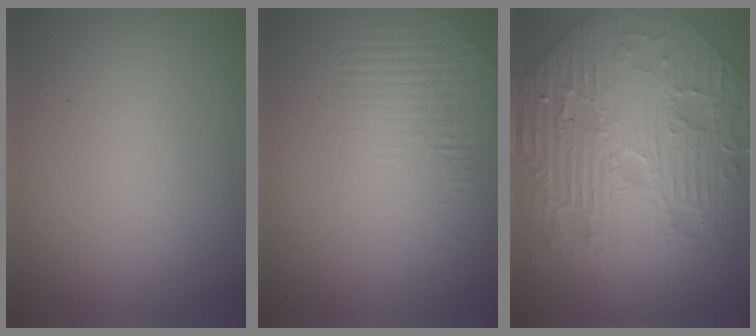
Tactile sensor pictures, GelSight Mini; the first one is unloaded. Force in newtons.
{"total": 1.4, "press": 0.3, "slide": 1.4}
{"total": 11.6, "press": 7.8, "slide": 8.7}